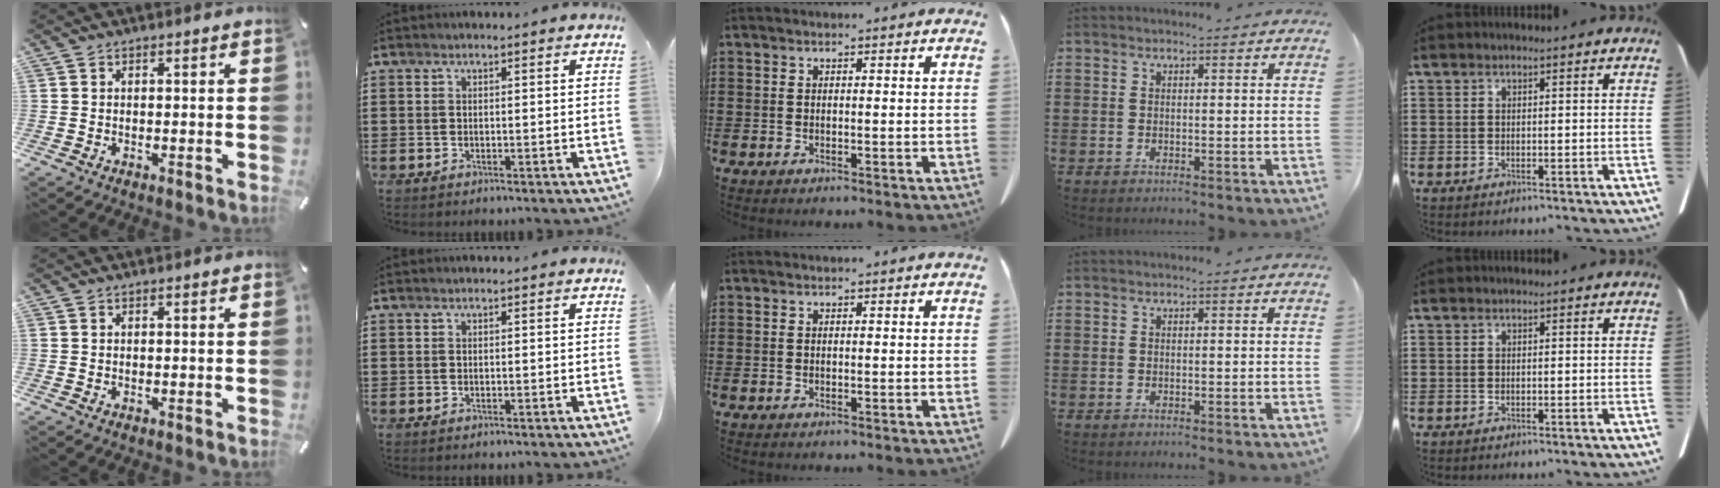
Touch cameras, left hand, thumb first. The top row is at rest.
{}